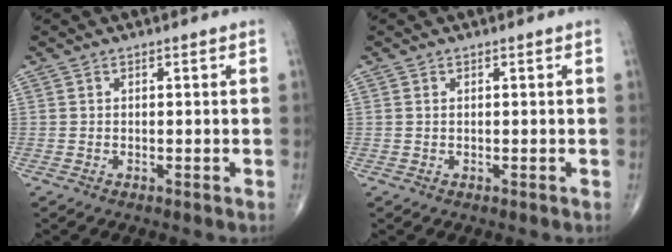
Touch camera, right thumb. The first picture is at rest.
{"total": 0.0}